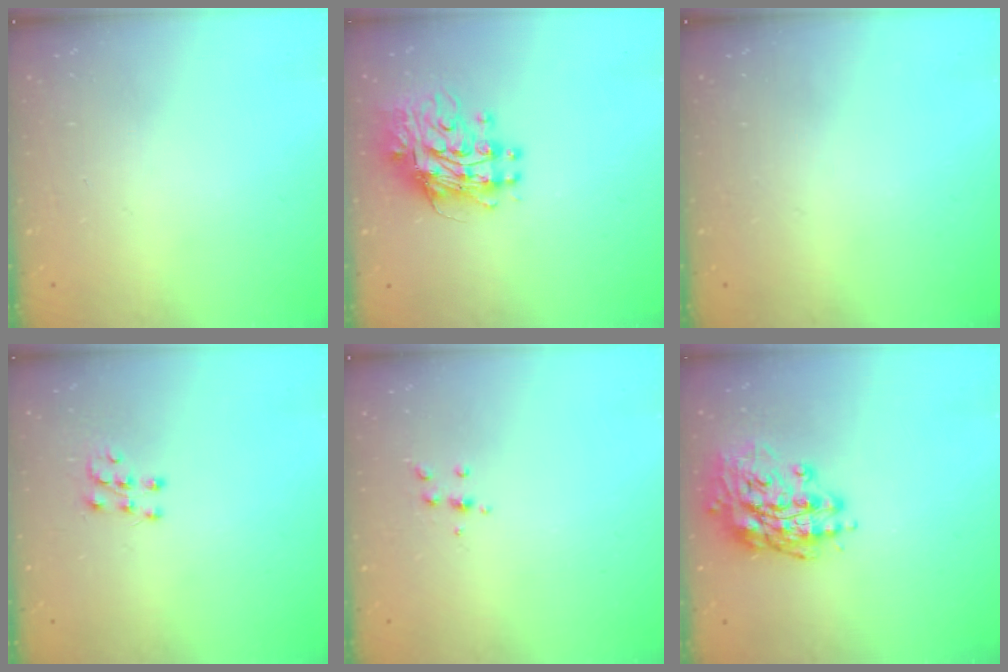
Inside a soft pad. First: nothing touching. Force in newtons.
{"total": 12.0, "press": 11.9, "slide": 1.1}
{"total": 0.0}
{"total": 6.0, "press": 5.9, "slide": 0.4}
{"total": 4.8, "press": 4.8, "slide": 0.5}
{"total": 16.0, "press": 15.8, "slide": 2.7}